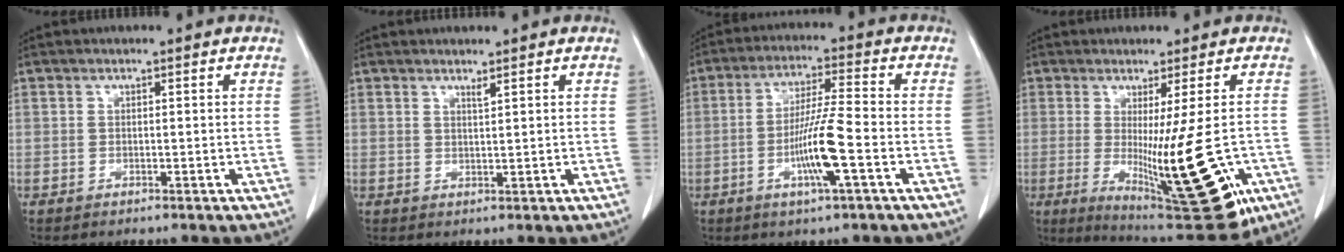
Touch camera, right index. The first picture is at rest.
{"total": 0.9, "force": [0.7, -0.2, 0.5], "torque": [-0.014, -0.009, 0.014]}
{"total": 9.3, "force": [-2.9, -0.3, 8.8], "torque": [-0.168, -0.008, -0.058]}
{"total": 17.1, "force": [-4.4, 2.1, 16.4], "torque": [-0.227, -0.047, -0.051]}